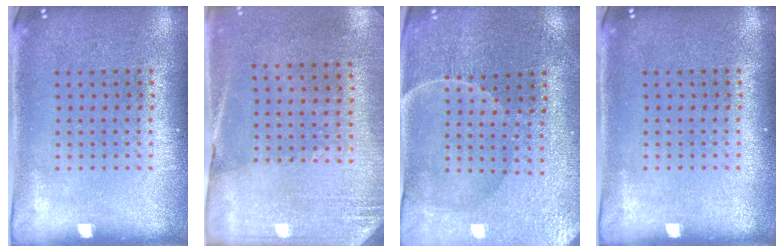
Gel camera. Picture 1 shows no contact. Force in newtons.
{"total": 2.7, "press": 2.4, "slide": 1.2}
{"total": 1.3, "press": 1.2, "slide": 0.3}
{"total": 0.0}